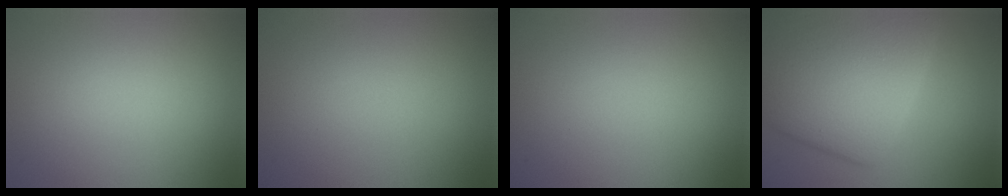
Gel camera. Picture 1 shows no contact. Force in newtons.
{"total": 0.0}
{"total": 0.0}
{"total": 8.6, "press": 8.6, "slide": 0.4}